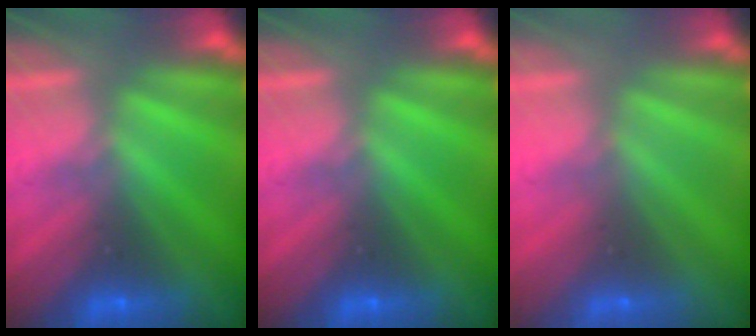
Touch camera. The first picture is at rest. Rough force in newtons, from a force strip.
{"total": 0.0}
{"total": 2.8}